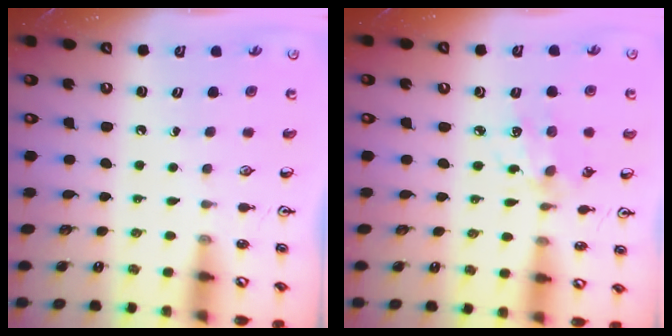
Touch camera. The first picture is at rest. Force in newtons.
{"total": 5.3, "press": 5.2, "slide": 0.5}